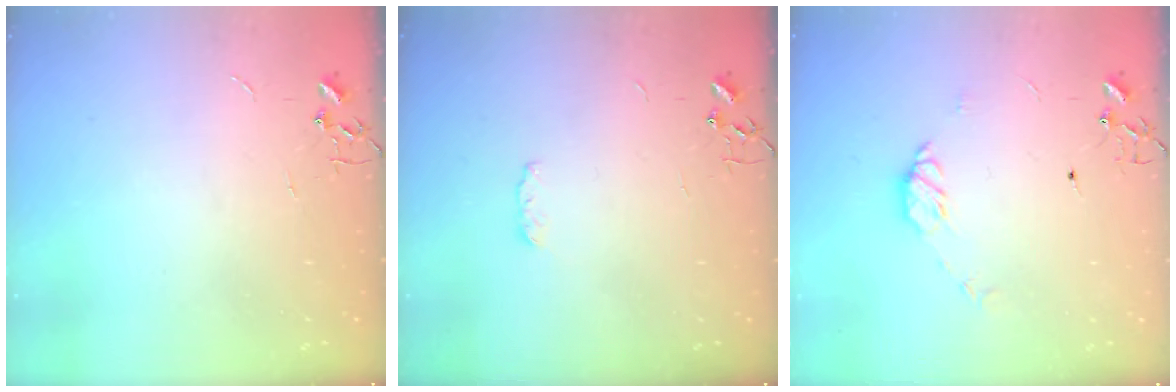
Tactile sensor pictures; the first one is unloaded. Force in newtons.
{"total": 3.9, "press": 3.8, "slide": 0.7}
{"total": 7.2, "press": 7.2, "slide": 0.7}